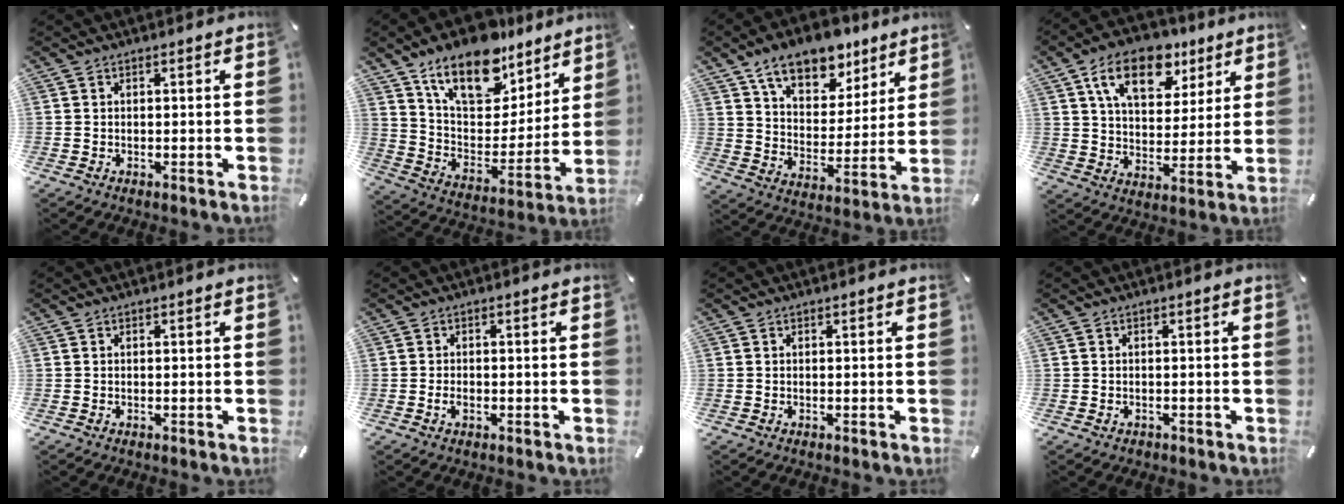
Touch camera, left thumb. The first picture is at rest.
{"total": 18.8, "force": [14.2, 9.3, 8.1], "torque": [-0.137, -0.100, 0.251]}
{"total": 14.3, "force": [10.6, 7.6, 5.7], "torque": [-0.094, -0.063, 0.191]}
{"total": 15.3, "force": [8.8, 9.0, 8.8], "torque": [-0.146, -0.026, 0.155]}
{"total": 0.0}
{"total": 1.7, "force": [-0.6, 1.0, 1.2], "torque": [-0.029, 0.000, -0.014]}
{"total": 0.0}
{"total": 0.6, "force": [-0.3, 0.5, 0.1], "torque": [-0.001, 0.004, -0.009]}